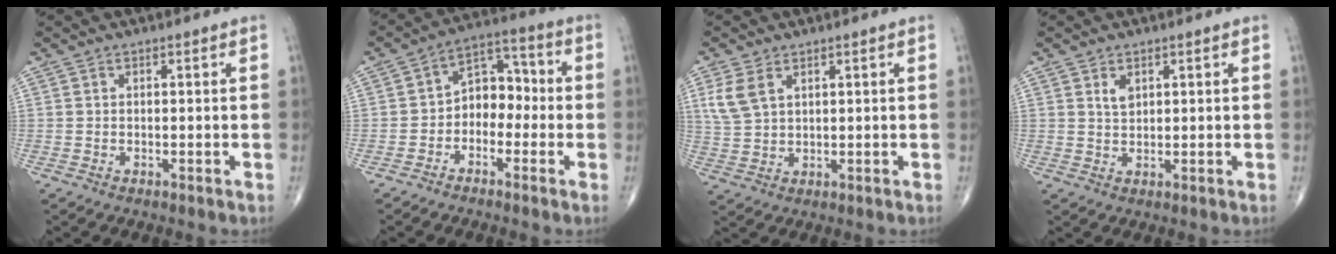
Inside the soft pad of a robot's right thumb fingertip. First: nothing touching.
{"total": 7.9, "force": [-1.8, 5.8, 5.1], "torque": [-0.046, 0.044, -0.048]}
{"total": 5.6, "force": [2.5, 3.3, 3.7], "torque": [-0.080, -0.002, 0.060]}
{"total": 2.3, "force": [1.1, 1.4, 1.5], "torque": [-0.021, -0.005, 0.024]}